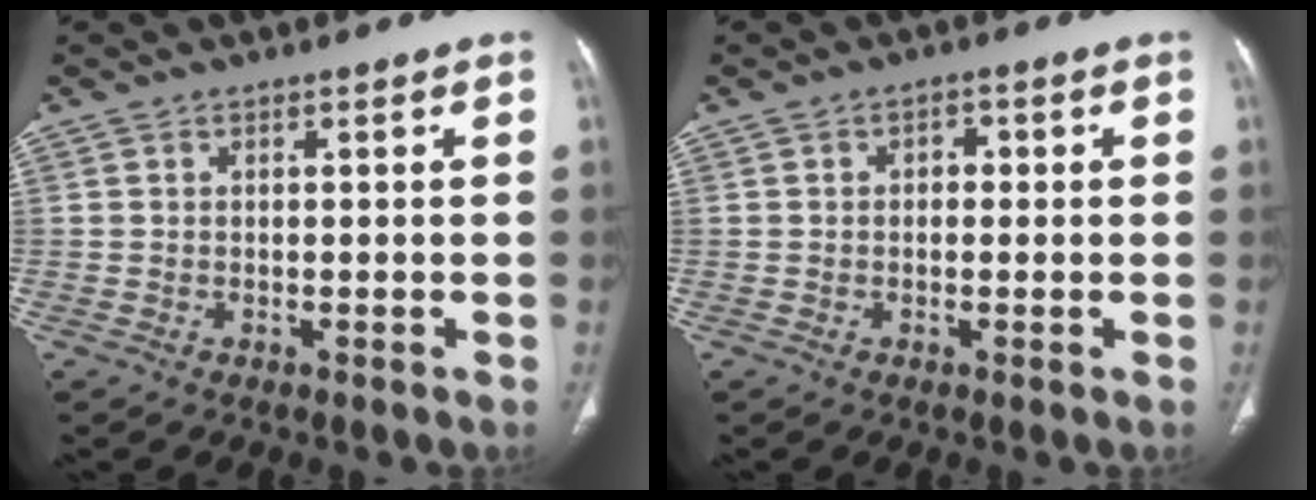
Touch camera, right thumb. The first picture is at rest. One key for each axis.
{"total": 2.2, "fx": 0.2, "fy": 1.6, "fz": 1.5, "tx": -0.012, "ty": 0.007, "tz": 0.000}